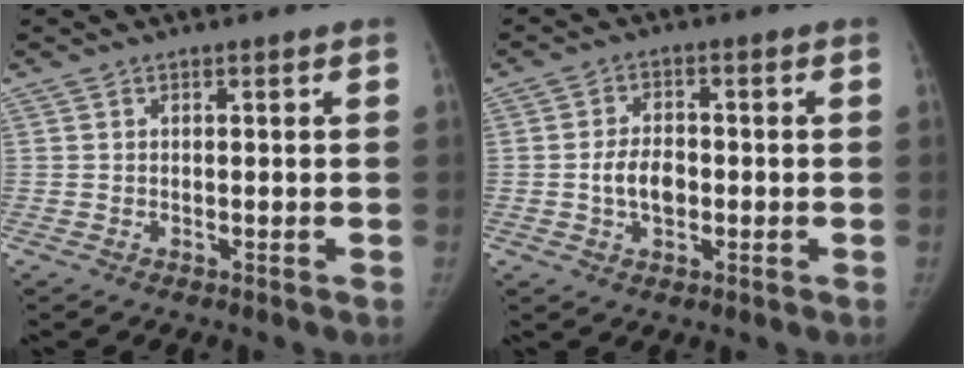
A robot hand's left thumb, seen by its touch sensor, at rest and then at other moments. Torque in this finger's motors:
{"motor_torque": [0.09, 0.06, 0.69, -0.59, 0.21]}